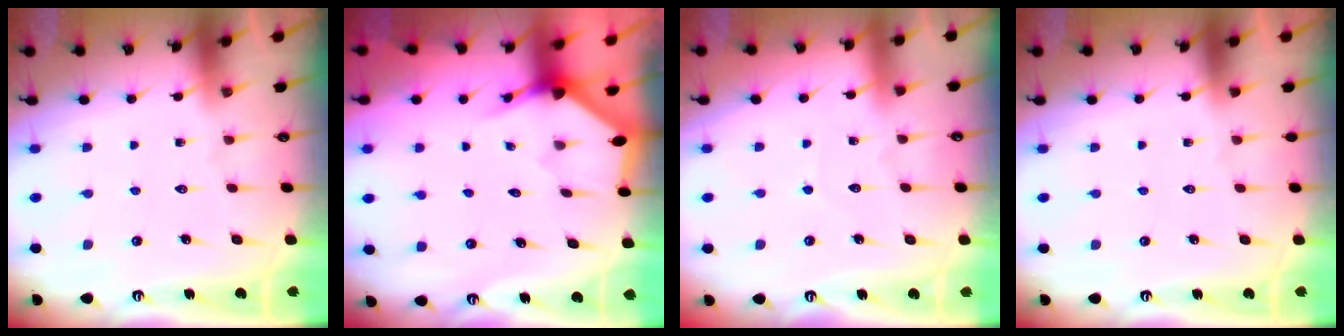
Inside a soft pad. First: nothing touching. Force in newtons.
{"total": 2.7, "press": 2.7, "slide": 0.1}
{"total": 2.5, "press": 2.5, "slide": 0.3}
{"total": 0.0}